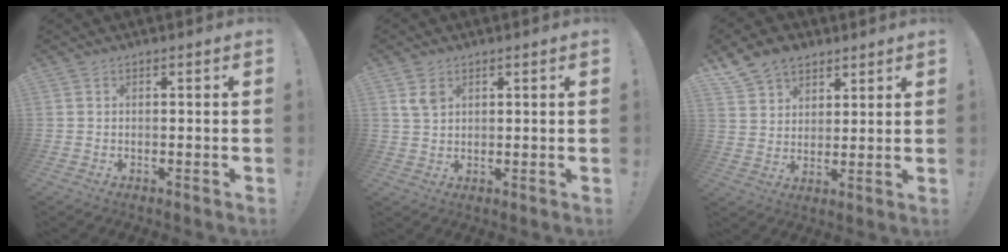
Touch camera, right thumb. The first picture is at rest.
{"total": 4.2, "force": [2.2, 2.8, 2.3], "torque": [-0.024, -0.009, 0.042]}
{"total": 9.8, "force": [6.8, 6.5, 2.7], "torque": [-0.047, -0.040, 0.136]}